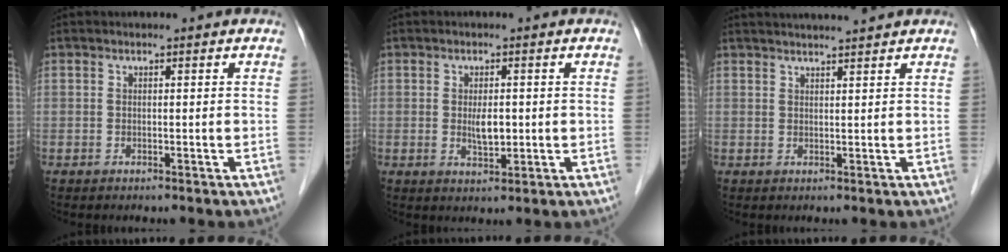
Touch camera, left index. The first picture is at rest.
{"total": 3.0, "force": [-0.1, 1.1, 2.8], "torque": [-0.052, -0.005, 0.000]}
{"total": 6.3, "force": [5.8, -0.5, 2.3], "torque": [-0.033, 0.022, 0.077]}